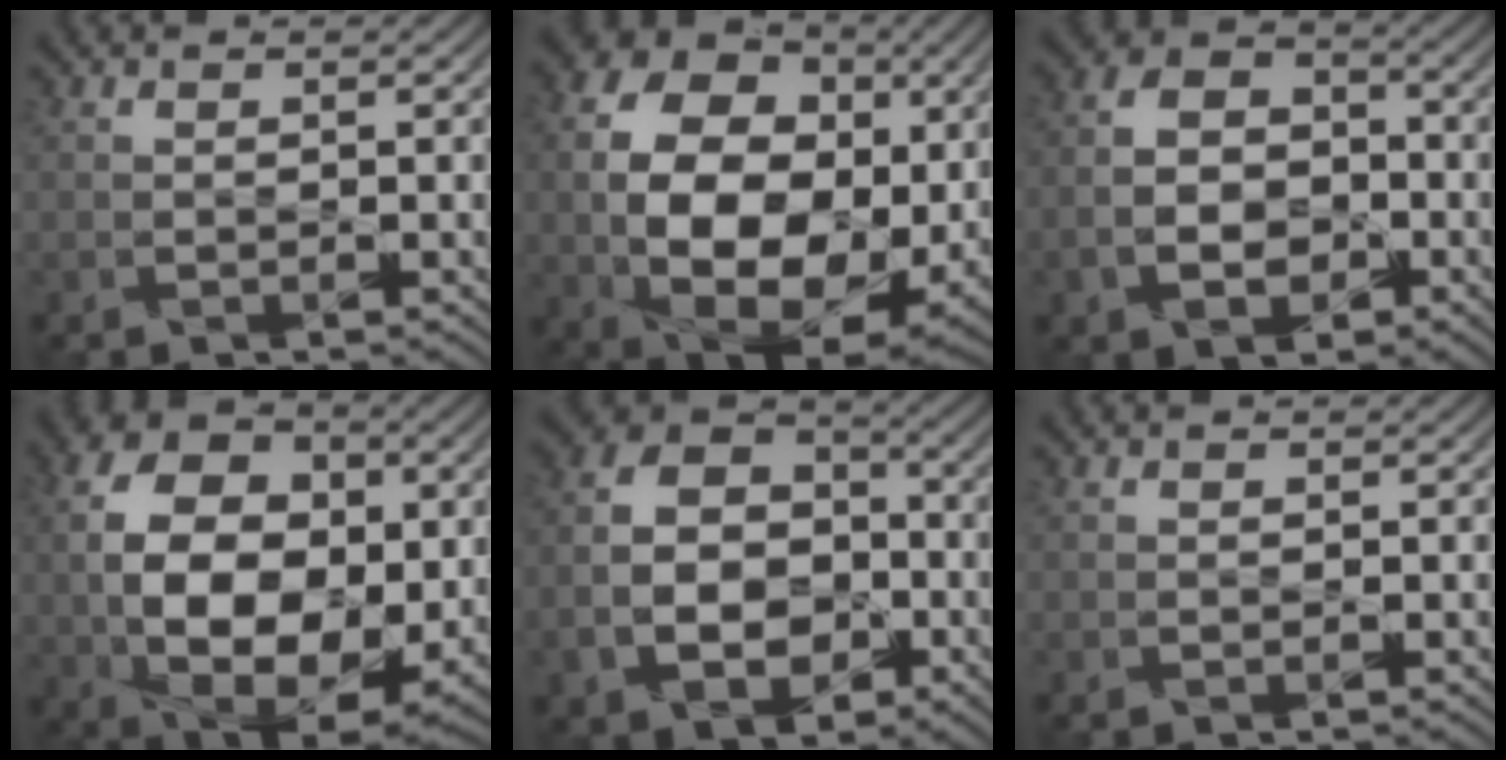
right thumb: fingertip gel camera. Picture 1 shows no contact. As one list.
[{"total": 16.5, "force": [0.6, 11.8, 11.4], "torque": [-0.238, -0.017, 0.022]}, {"total": 8.0, "force": [-2.4, 5.9, 4.9], "torque": [-0.091, -0.009, -0.055]}, {"total": 13.9, "force": [0.1, 9.2, 10.4], "torque": [-0.207, -0.002, 0.002]}, {"total": 12.0, "force": [-3.4, 8.8, 7.4], "torque": [-0.146, -0.024, -0.069]}, {"total": 0.0}]